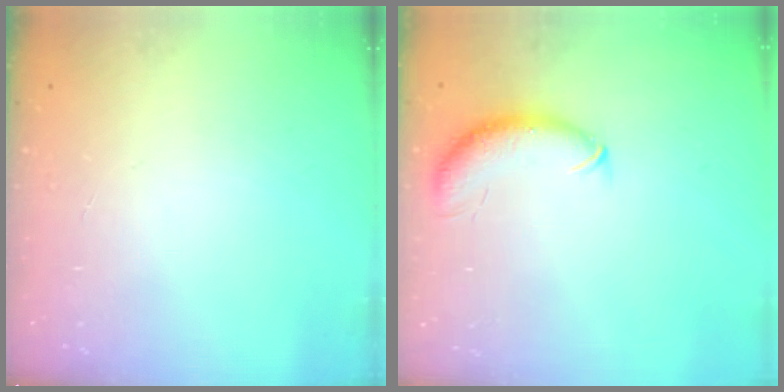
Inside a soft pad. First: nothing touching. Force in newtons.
{"total": 8.7, "press": 8.6, "slide": 1.6}